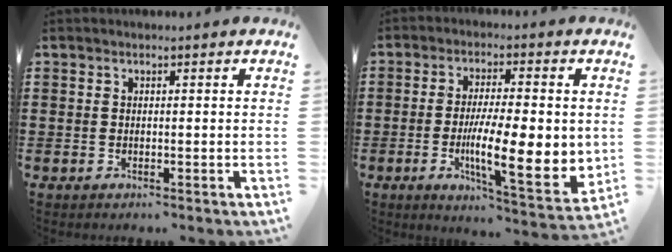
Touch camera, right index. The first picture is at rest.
{"total": 12.6, "force": [-1.1, 3.4, 12.1], "torque": [-0.208, -0.015, -0.016]}